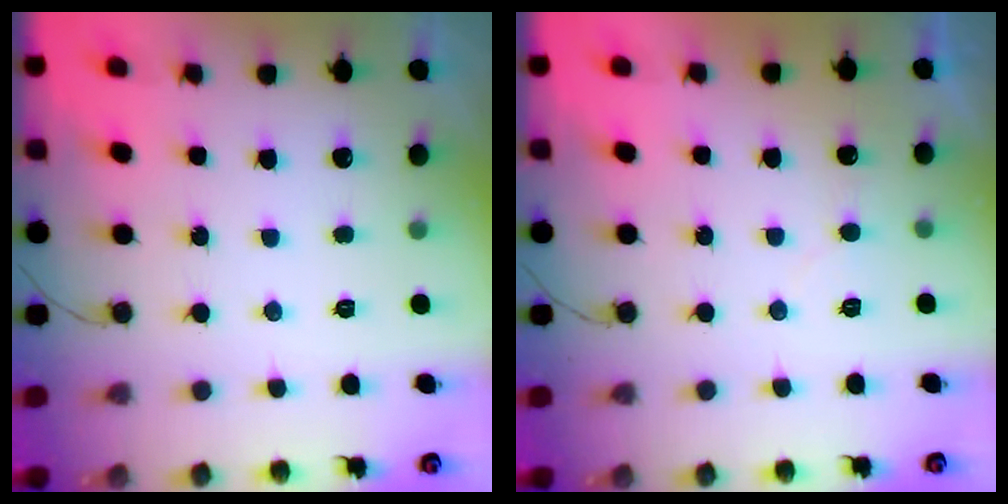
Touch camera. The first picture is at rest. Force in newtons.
{"total": 3.6, "press": 3.6, "slide": 0.3}